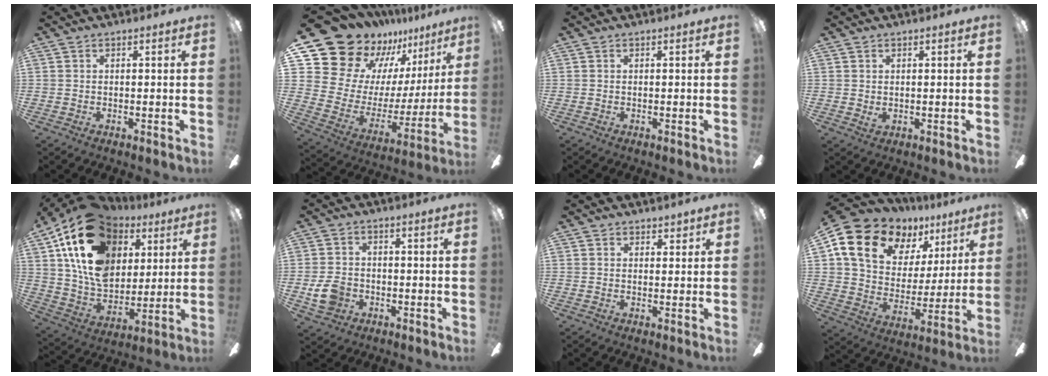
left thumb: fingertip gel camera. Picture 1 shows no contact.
{"total": 19.5, "force": [15.3, 10.4, 6.1], "torque": [-0.143, -0.121, 0.301]}
{"total": 0.0}
{"total": 1.0, "force": [0.4, 0.8, 0.5], "torque": [-0.002, -0.003, 0.006]}
{"total": 22.4, "force": [9.8, 15.5, 12.8], "torque": [-0.256, -0.040, 0.179]}
{"total": 6.5, "force": [-1.8, 5.4, 3.3], "torque": [-0.066, 0.007, -0.035]}
{"total": 2.3, "force": [1.8, 1.4, 0.1], "torque": [0.004, -0.003, 0.034]}
{"total": 16.6, "force": [10.7, 10.7, 6.9], "torque": [-0.136, -0.056, 0.203]}